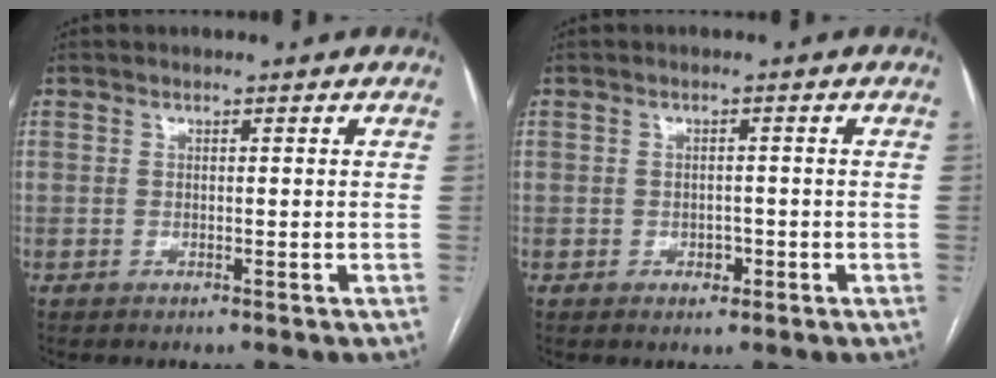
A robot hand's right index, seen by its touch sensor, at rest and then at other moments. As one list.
[{"total": 1.5, "force": [-0.6, 1.0, 0.9], "torque": [-0.011, 0.002, -0.006]}]